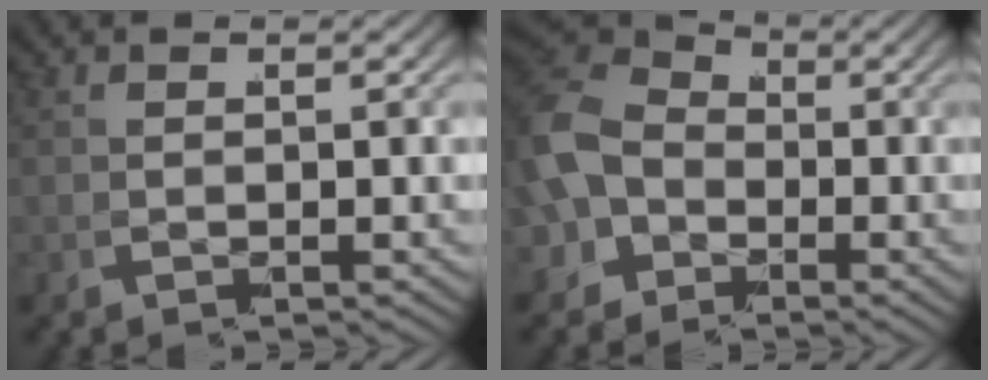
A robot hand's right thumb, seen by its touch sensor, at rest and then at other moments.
{"total": 8.1, "force": [0.3, 6.8, 4.5], "torque": [-0.110, -0.018, 0.008]}